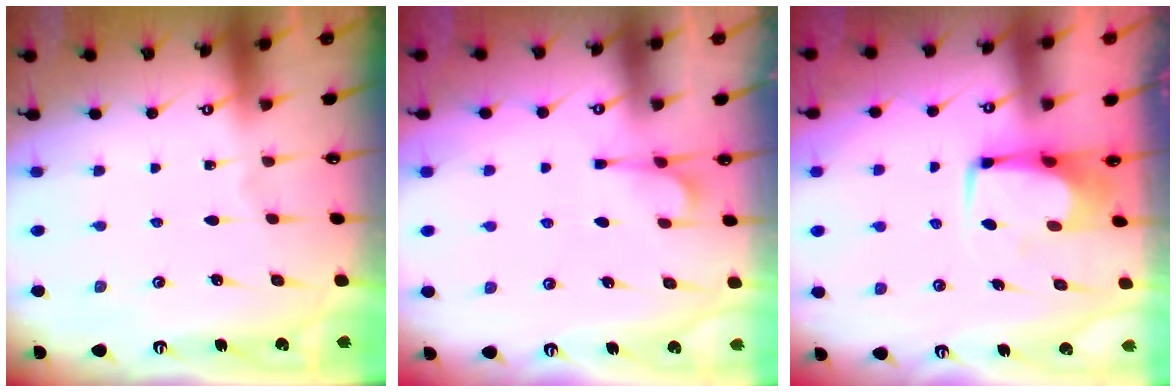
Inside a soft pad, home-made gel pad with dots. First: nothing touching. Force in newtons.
{"total": 1.8, "press": 1.4, "slide": 1.1}
{"total": 1.0, "press": 0.8, "slide": 0.7}